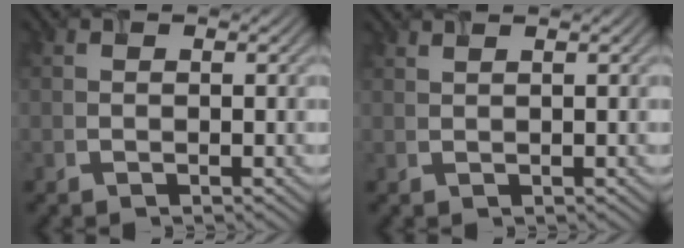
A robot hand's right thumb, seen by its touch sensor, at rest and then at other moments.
{"total": 0.9, "force": [0.4, -0.8, -0.2], "torque": [-0.002, 0.009, 0.016]}